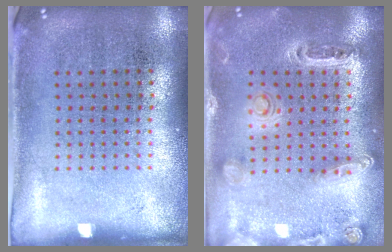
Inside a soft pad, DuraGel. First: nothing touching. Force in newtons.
{"total": 1.3, "press": 1.3, "slide": 0.4}